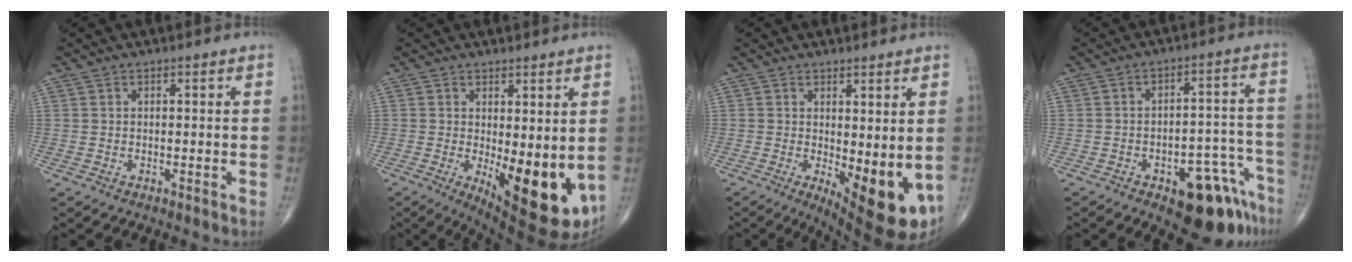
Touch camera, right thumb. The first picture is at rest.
{"total": 13.8, "force": [-1.6, 5.4, 12.6], "torque": [-0.170, -0.032, -0.005]}
{"total": 11.2, "force": [-1.4, 4.3, 10.3], "torque": [-0.130, -0.026, -0.005]}
{"total": 13.6, "force": [-7.9, 5.9, 9.4], "torque": [-0.083, 0.065, -0.099]}